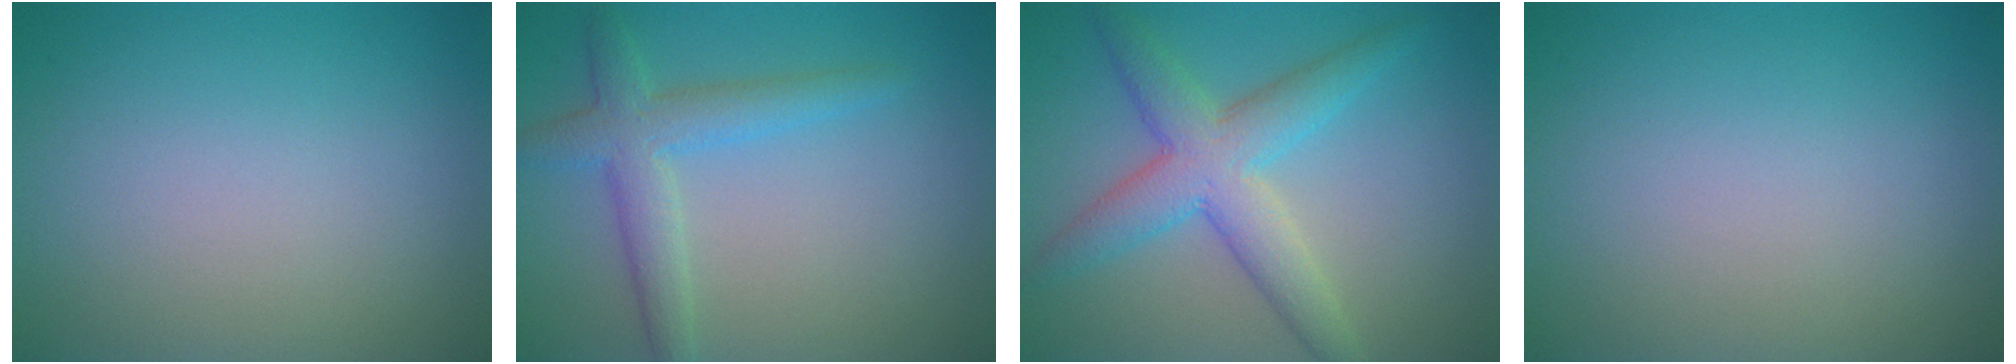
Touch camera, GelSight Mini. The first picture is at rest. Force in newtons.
{"total": 3.6, "press": 3.6, "slide": 0.1}
{"total": 5.6, "press": 5.6, "slide": 0.2}
{"total": 0.0}